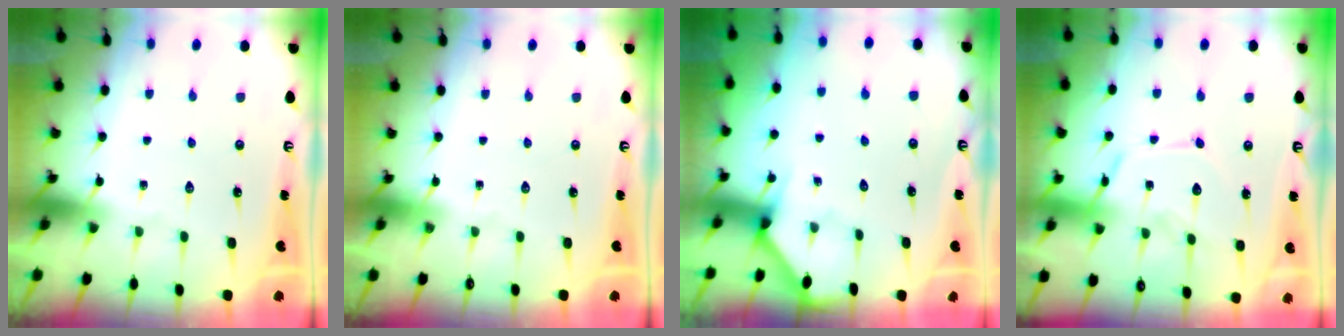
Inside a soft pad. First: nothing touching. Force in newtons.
{"total": 0.0}
{"total": 1.7, "press": 1.7, "slide": 0.2}
{"total": 12.9, "press": 12.9, "slide": 1.0}